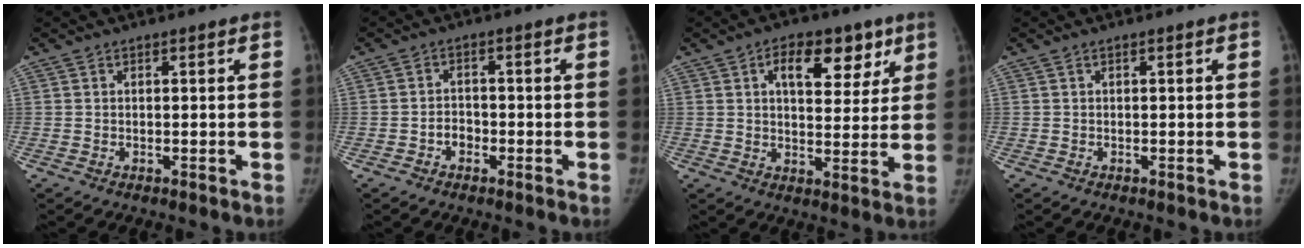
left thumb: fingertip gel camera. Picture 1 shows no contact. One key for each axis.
{"total": 2.7, "fx": -1.2, "fy": 2.1, "fz": 1.1, "tx": -0.005, "ty": 0.011, "tz": -0.025}
{"total": 11.5, "fx": 5.5, "fy": 6.5, "fz": 7.7, "tx": -0.072, "ty": -0.012, "tz": 0.080}
{"total": 0.0}